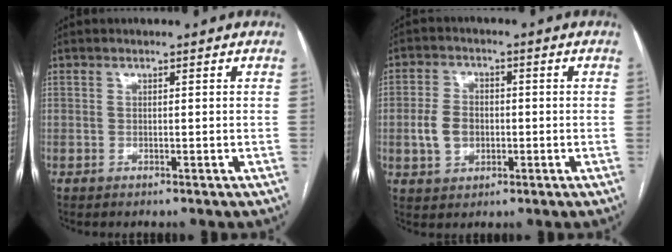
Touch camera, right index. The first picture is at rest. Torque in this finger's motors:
{"motor_torque": [0.67, 0.17, 0.19, 0.04]}